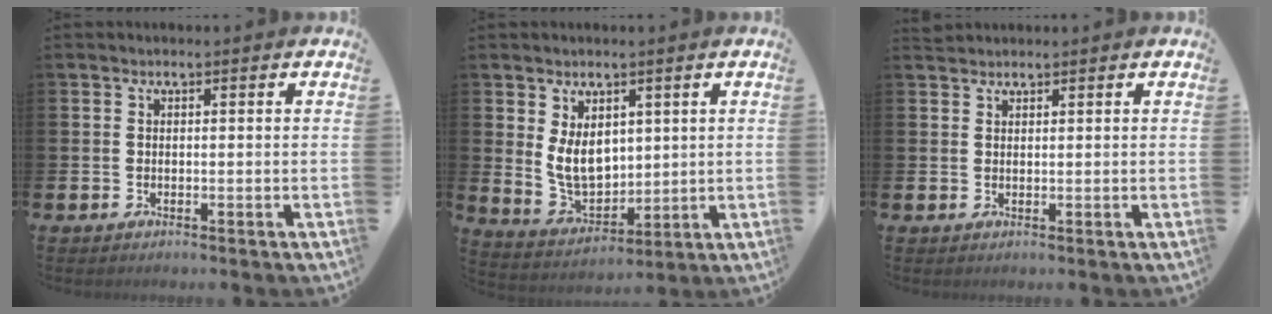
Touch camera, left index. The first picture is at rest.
{"total": 5.9, "force": [2.2, 3.9, 3.9], "torque": [-0.069, -0.004, 0.041]}
{"total": 1.3, "force": [1.3, 0.3, -0.1], "torque": [0.013, -0.002, 0.021]}